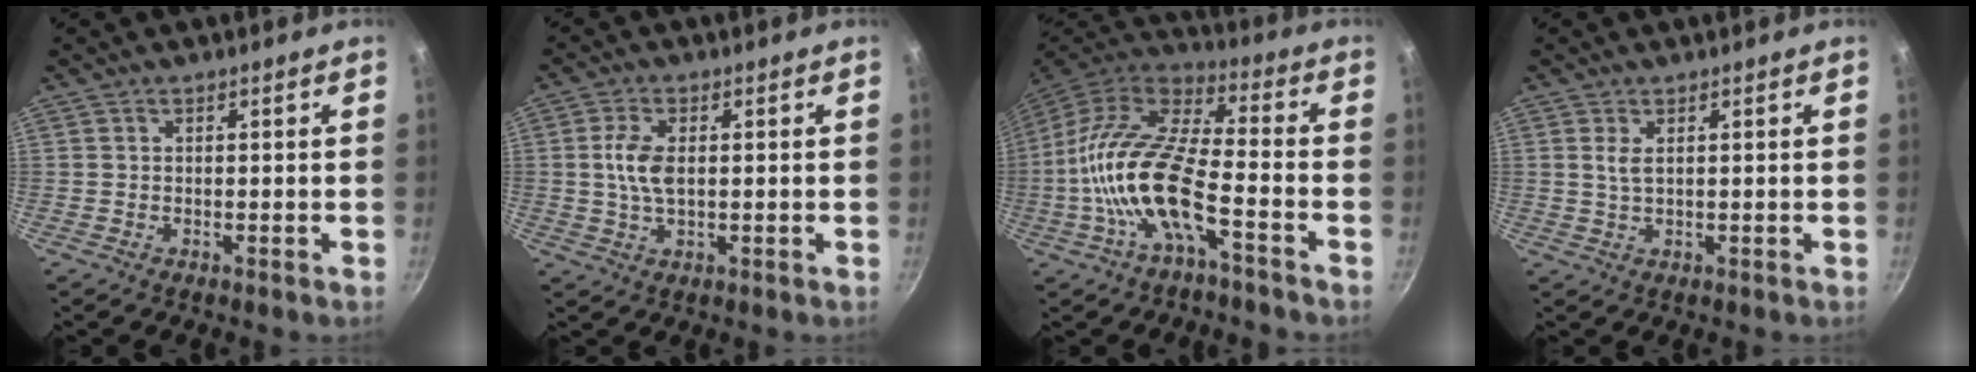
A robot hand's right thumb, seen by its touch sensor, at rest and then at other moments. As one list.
[{"total": 5.6, "force": [0.5, 2.9, 4.8], "torque": [-0.097, 0.004, 0.008]}, {"total": 17.4, "force": [-5.9, 6.5, 15.0], "torque": [-0.294, 0.044, -0.125]}, {"total": 2.1, "force": [0.7, 0.8, 1.8], "torque": [-0.036, -0.005, 0.015]}]